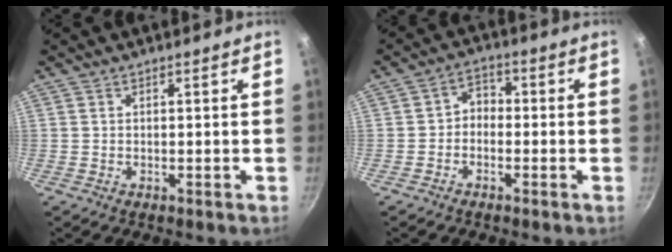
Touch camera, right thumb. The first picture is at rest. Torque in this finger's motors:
{"motor_torque": [-0.77, 0.04, 0.10, 0.03, 0.05]}